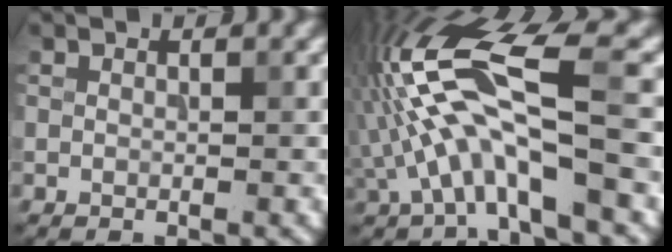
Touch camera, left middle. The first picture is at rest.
{"total": 9.9, "force": [-1.1, 2.7, 9.4], "torque": [-0.187, 0.028, -0.024]}